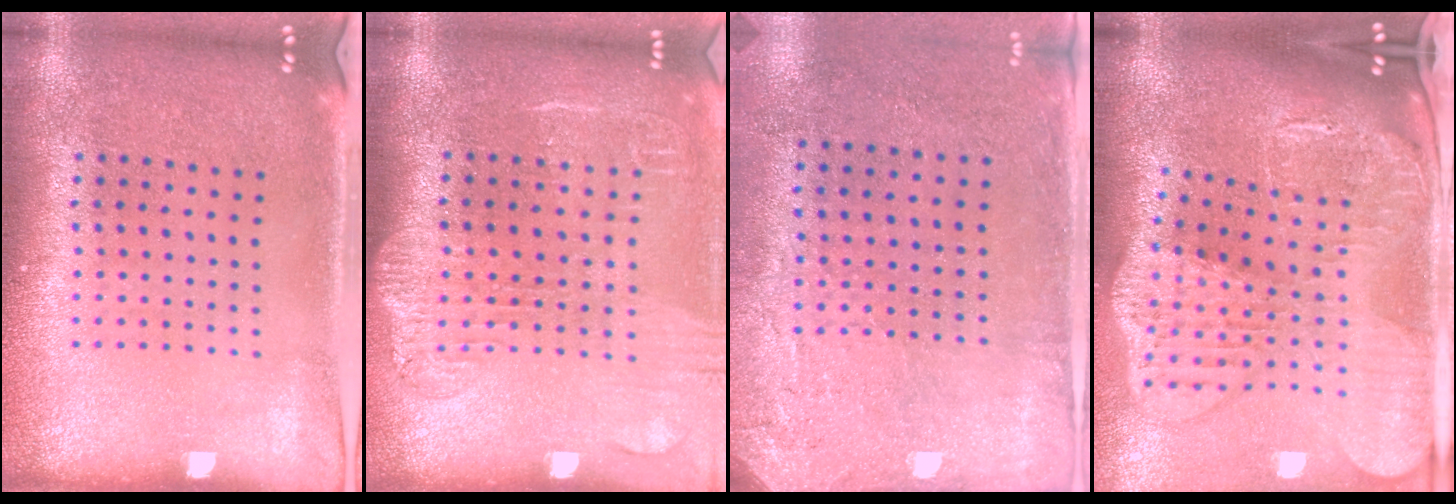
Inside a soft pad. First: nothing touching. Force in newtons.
{"total": 1.9, "press": 1.6, "slide": 1.0}
{"total": 2.8, "press": 2.3, "slide": 1.6}
{"total": 4.5, "press": 3.3, "slide": 3.0}